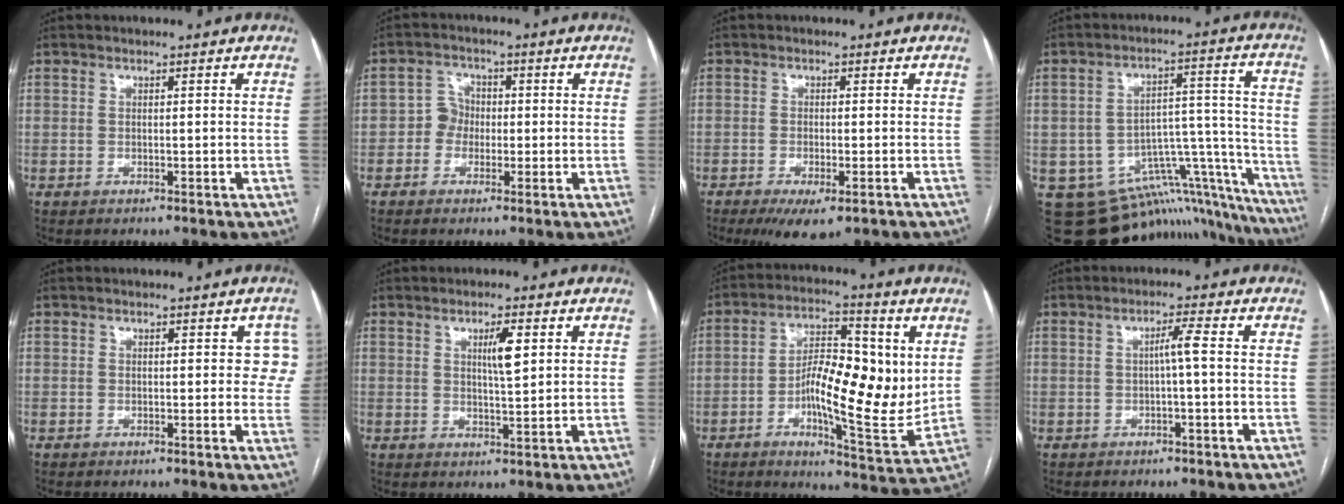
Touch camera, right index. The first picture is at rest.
{"total": 3.2, "force": [-0.6, 3.0, 1.0], "torque": [-0.008, 0.012, -0.014]}
{"total": 6.1, "force": [-3.9, 1.7, 4.4], "torque": [-0.068, -0.014, -0.058]}
{"total": 19.5, "force": [-13.8, 10.6, 8.9], "torque": [-0.058, 0.101, -0.157]}
{"total": 3.0, "force": [0.8, 2.1, 1.9], "torque": [0.001, 0.008, 0.001]}
{"total": 3.9, "force": [1.4, 0.4, 3.6], "torque": [-0.063, -0.002, 0.025]}
{"total": 14.3, "force": [0.3, 4.3, 13.6], "torque": [-0.226, 0.009, 0.003]}
{"total": 2.3, "force": [-0.2, -0.4, 2.3], "torque": [-0.039, 0.003, -0.003]}